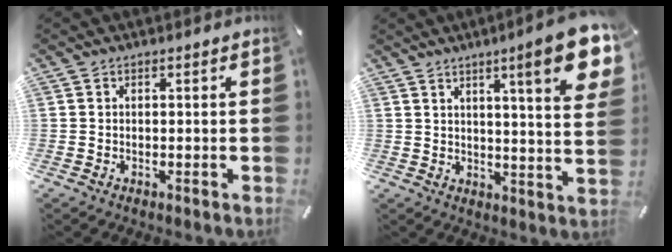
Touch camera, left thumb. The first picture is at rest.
{"total": 14.3, "force": [7.4, 2.0, 12.1], "torque": [-0.173, -0.039, 0.110]}